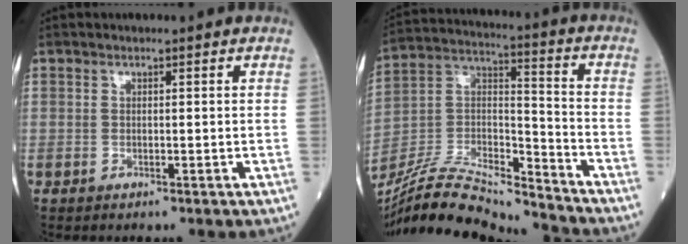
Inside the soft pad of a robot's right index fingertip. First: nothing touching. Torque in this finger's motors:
{"motor_torque": [-0.04, -0.17, 0.26, 0.04]}